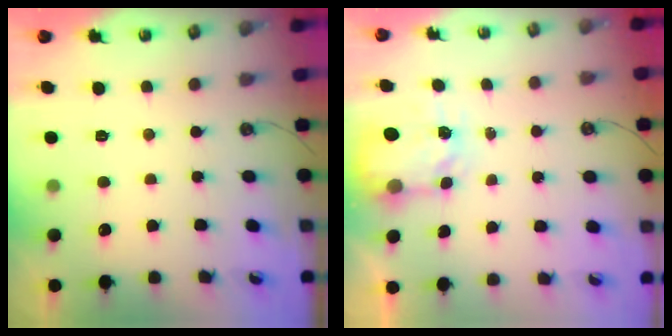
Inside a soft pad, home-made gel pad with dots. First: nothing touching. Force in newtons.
{"total": 4.0, "press": 3.9, "slide": 0.5}